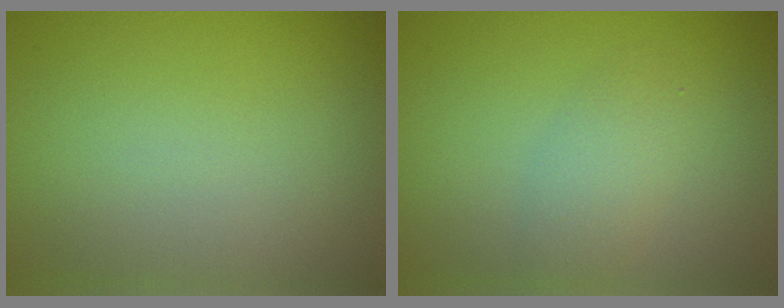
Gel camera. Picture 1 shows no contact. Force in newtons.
{"total": 2.3, "press": 2.3, "slide": 0.1}